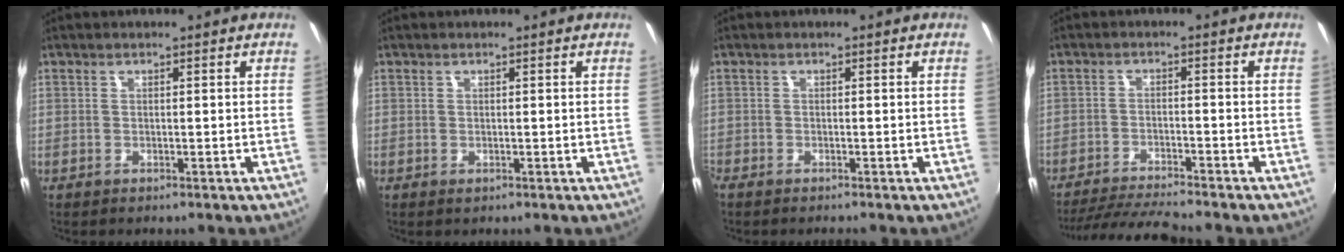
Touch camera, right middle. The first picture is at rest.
{"total": 0.0}
{"total": 0.8, "force": [-0.8, 0.0, 0.2], "torque": [-0.003, -0.005, -0.018]}
{"total": 9.6, "force": [-8.8, 0.1, 3.7], "torque": [-0.093, -0.010, -0.154]}